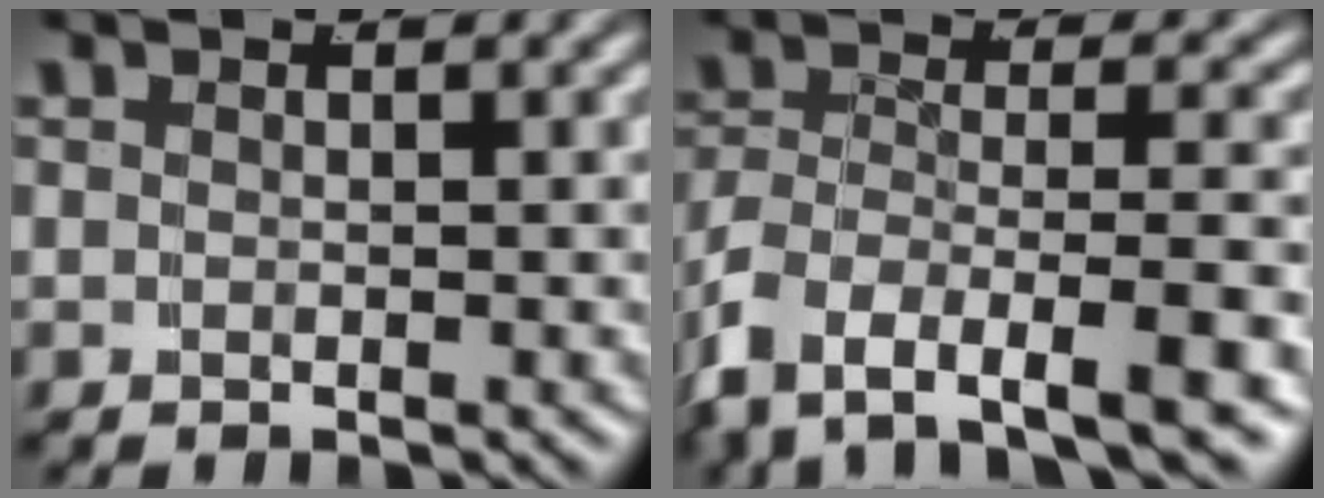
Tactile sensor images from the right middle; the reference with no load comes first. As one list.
[{"total": 8.2, "force": [-4.9, 4.0, 5.1], "torque": [-0.131, -0.044, -0.058]}]